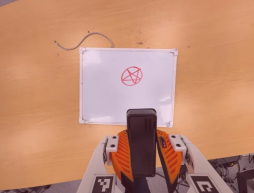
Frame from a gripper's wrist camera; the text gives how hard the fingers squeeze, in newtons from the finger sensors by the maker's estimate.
{"total": 9.2, "left": 7.5, "right": 11.0}